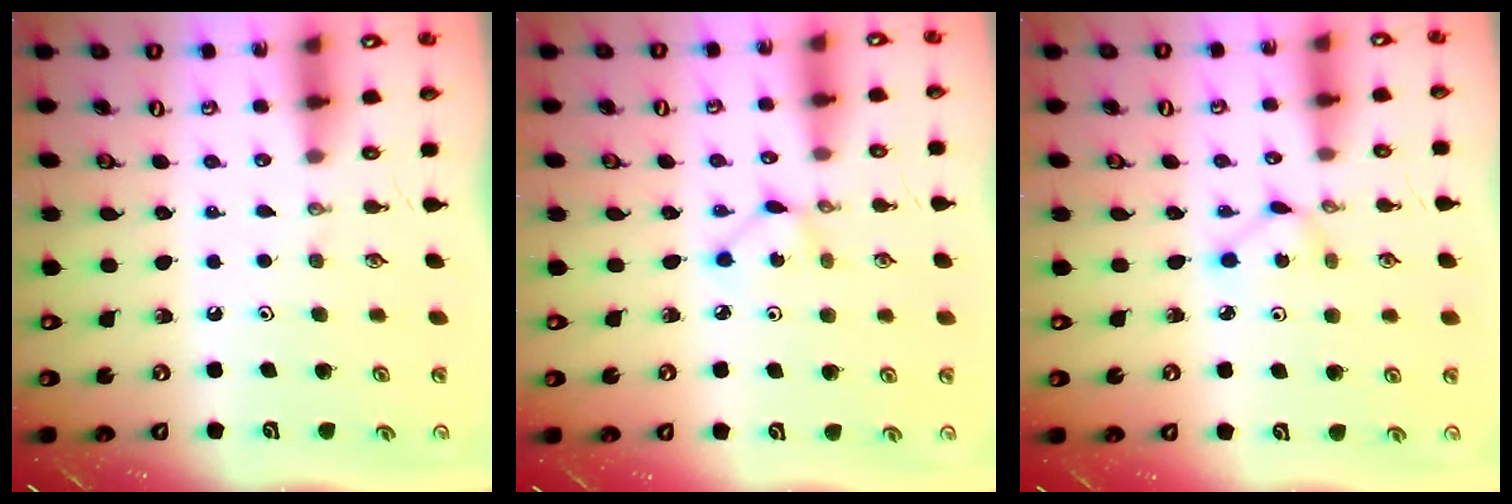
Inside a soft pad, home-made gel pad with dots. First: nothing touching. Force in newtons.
{"total": 1.7, "press": 1.7, "slide": 0.1}
{"total": 2.3, "press": 2.3, "slide": 0.3}